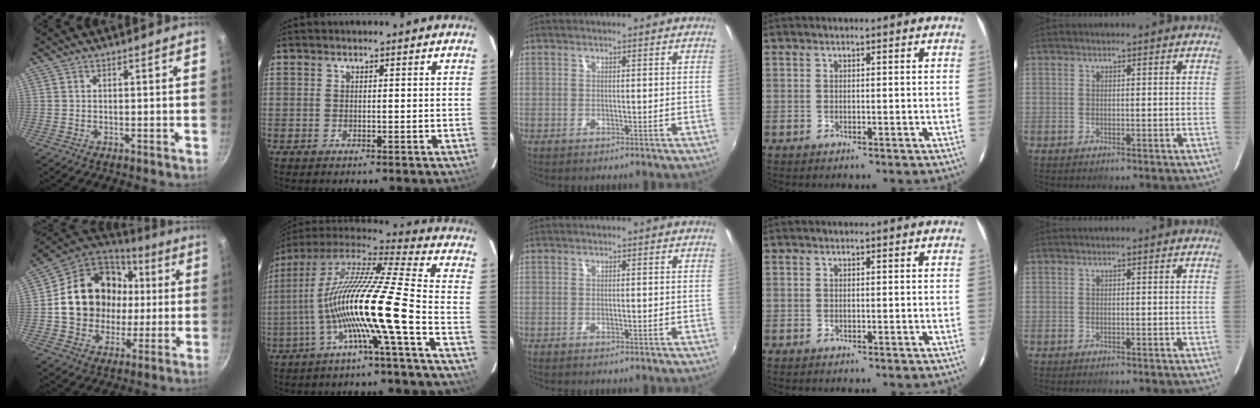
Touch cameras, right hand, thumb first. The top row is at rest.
{"thumb": {"total": 21.7, "force": [1.9, 18.4, 11.5], "torque": [-0.182, 0.032, 0.039]}, "index": {"total": 16.3, "force": [-4.6, -1.4, 15.6], "torque": [-0.264, -0.015, -0.091]}}